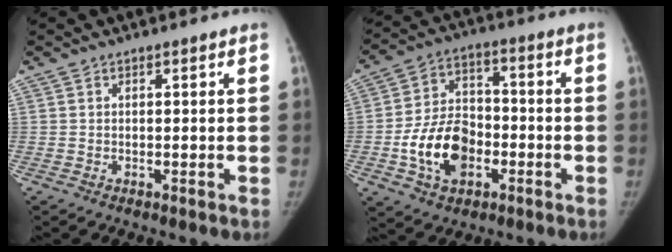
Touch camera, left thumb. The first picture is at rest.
{"total": 13.6, "force": [-4.2, 9.4, 9.0], "torque": [-0.136, 0.026, -0.074]}